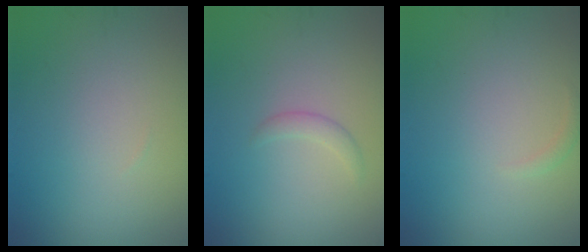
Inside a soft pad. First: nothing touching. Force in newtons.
{"total": 1.1, "press": 1.1, "slide": 0.1}
{"total": 0.6, "press": 0.6, "slide": 0.1}